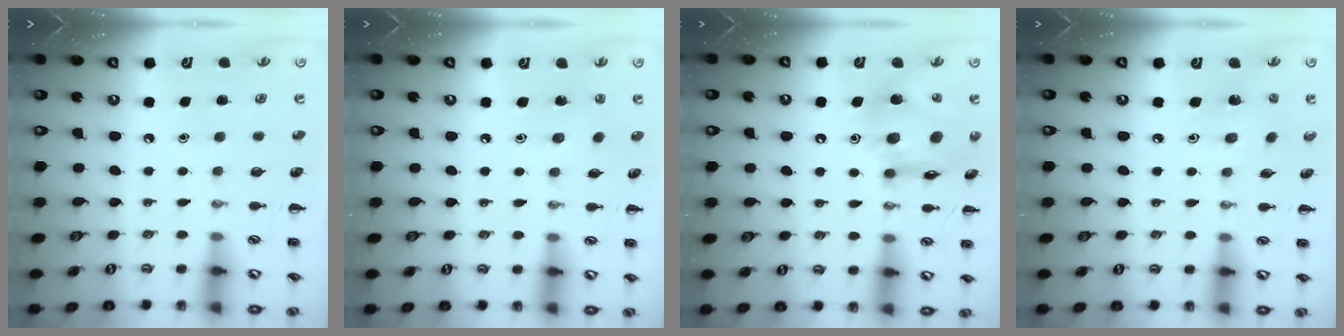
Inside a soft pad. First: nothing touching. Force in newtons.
{"total": 2.6, "press": 2.5, "slide": 0.7}
{"total": 15.5, "press": 15.3, "slide": 2.3}
{"total": 2.7, "press": 2.6, "slide": 0.7}